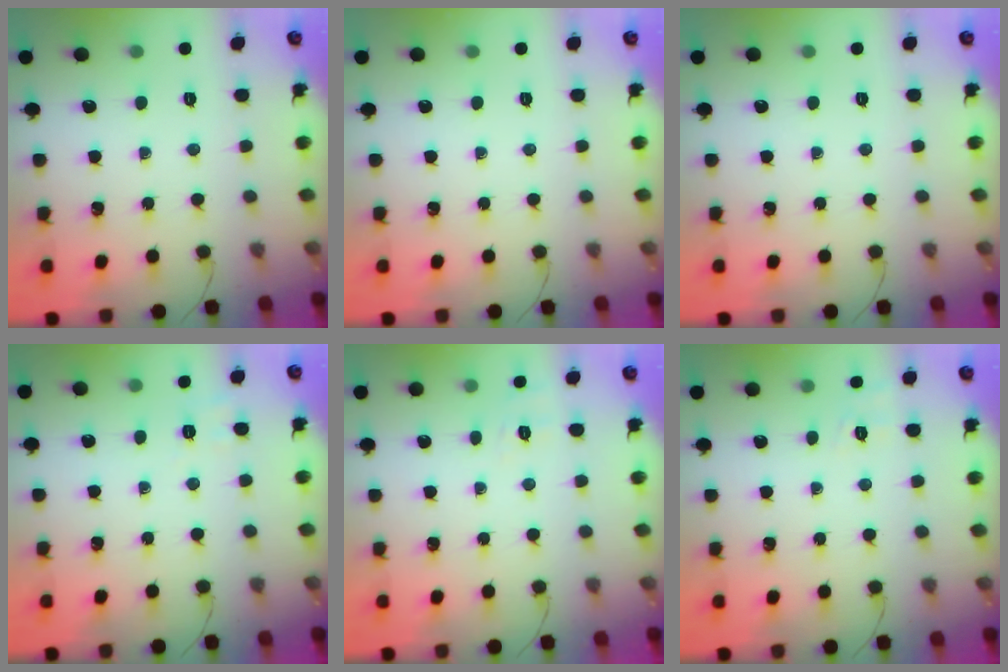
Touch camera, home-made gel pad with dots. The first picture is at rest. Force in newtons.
{"total": 0.0}
{"total": 0.0}
{"total": 2.9, "press": 2.2, "slide": 1.9}
{"total": 2.9, "press": 2.2, "slide": 1.9}
{"total": 1.9, "press": 0.8, "slide": 1.7}